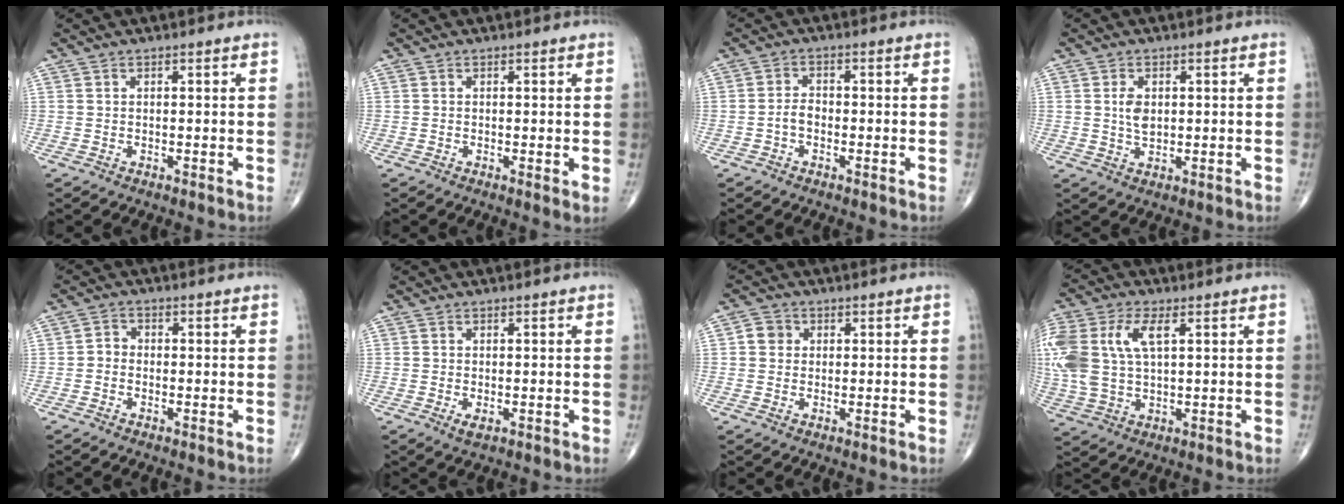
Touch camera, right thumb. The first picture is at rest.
{"total": 1.3, "force": [0.0, 0.3, 1.3], "torque": [-0.024, -0.007, -0.003]}
{"total": 2.5, "force": [-0.9, 1.6, 1.7], "torque": [-0.027, 0.011, -0.022]}
{"total": 3.8, "force": [0.6, 2.4, 3.0], "torque": [-0.049, -0.005, 0.014]}
{"total": 2.0, "force": [-0.6, 1.7, 1.0], "torque": [-0.006, 0.007, -0.020]}
{"total": 1.5, "force": [-0.4, 0.7, 1.3], "torque": [-0.026, -0.004, -0.007]}
{"total": 2.9, "force": [0.4, 2.7, 1.1], "torque": [-0.004, 0.005, 0.004]}
{"total": 17.0, "force": [4.4, 9.5, 13.4], "torque": [-0.339, 0.013, 0.084]}